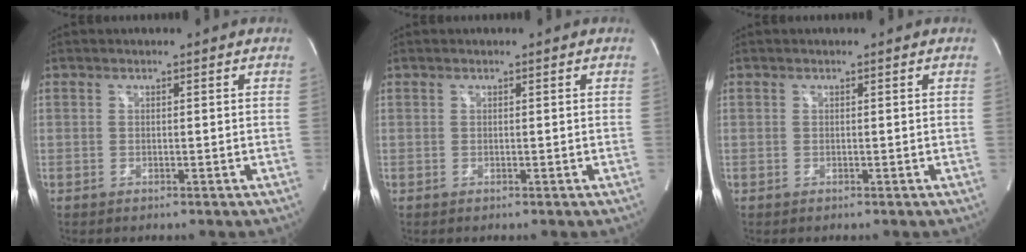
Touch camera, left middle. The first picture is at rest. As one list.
[{"total": 0.0}, {"total": 0.0}]